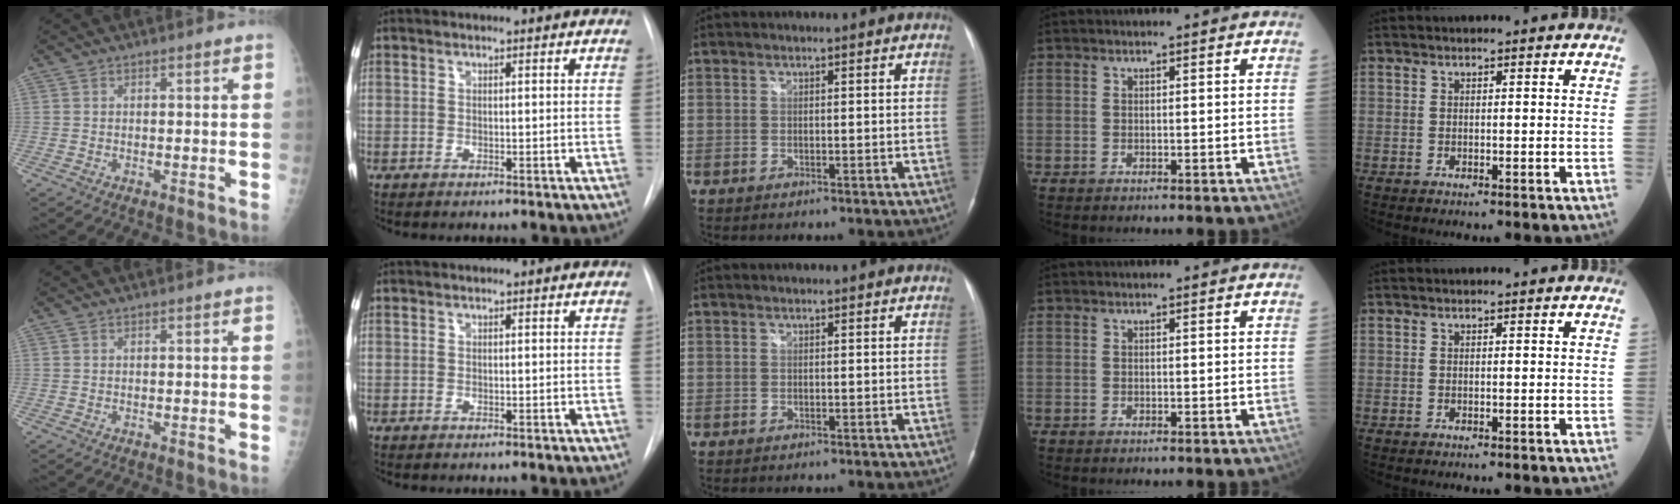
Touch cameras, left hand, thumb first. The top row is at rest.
{}